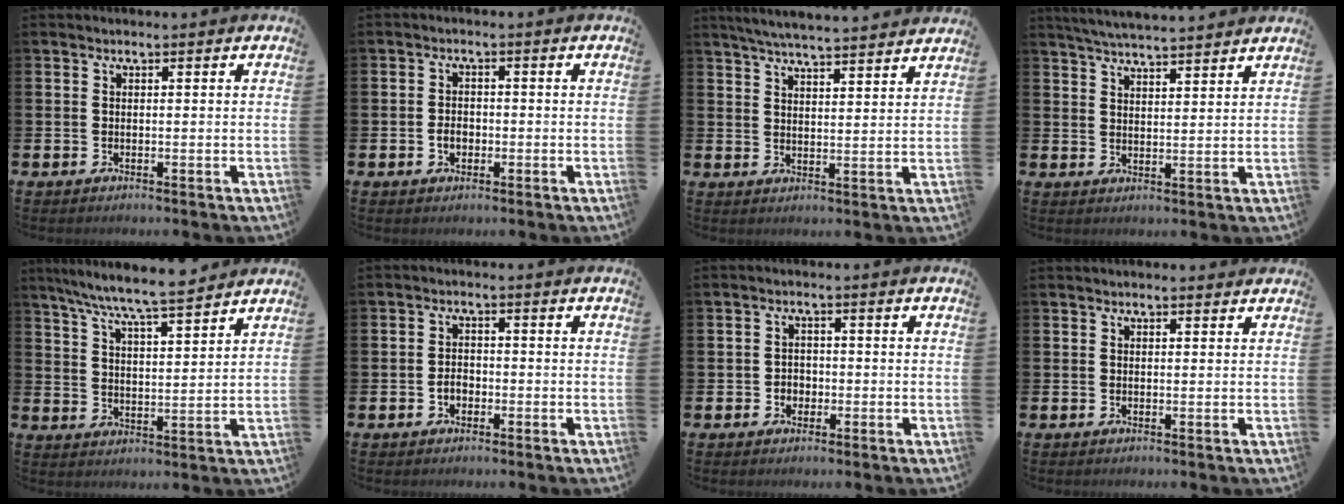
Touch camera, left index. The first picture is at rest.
{"total": 2.1, "force": [-0.6, 1.6, 1.3], "torque": [-0.015, 0.002, -0.016]}
{"total": 6.0, "force": [5.8, -0.2, 1.3], "torque": [-0.048, -0.038, 0.103]}
{"total": 4.8, "force": [4.8, -0.2, 0.5], "torque": [-0.022, -0.027, 0.085]}
{"total": 7.7, "force": [7.3, 0.1, 2.4], "torque": [-0.074, -0.043, 0.129]}
{"total": 1.9, "force": [-0.7, 1.4, 1.0], "torque": [-0.017, 0.004, -0.017]}
{"total": 1.9, "force": [-0.6, 1.7, 0.4], "torque": [-0.001, 0.002, -0.019]}
{"total": 0.8, "force": [0.8, 0.1, 0.1], "torque": [0.008, -0.003, 0.011]}